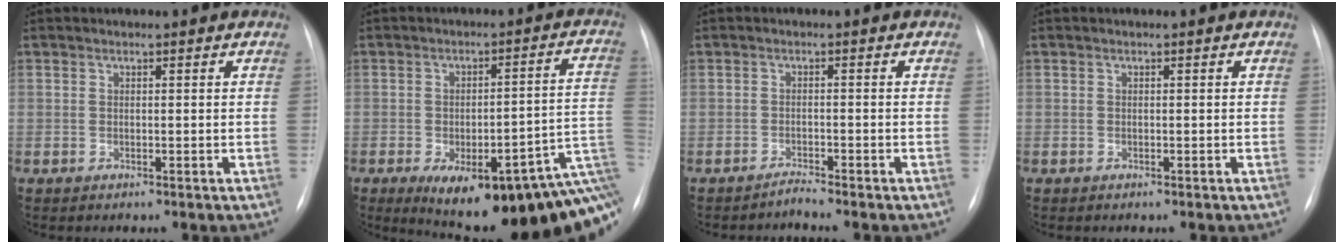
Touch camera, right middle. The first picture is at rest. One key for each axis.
{"total": 23.1, "fx": -10.6, "fy": 6.5, "fz": 19.5, "tx": -0.178, "ty": 0.016, "tz": -0.131}
{"total": 1.5, "fx": -1.5, "fy": -0.3, "fz": 0.0, "tx": 0.002, "ty": -0.006, "tz": -0.023}
{"total": 0.0}